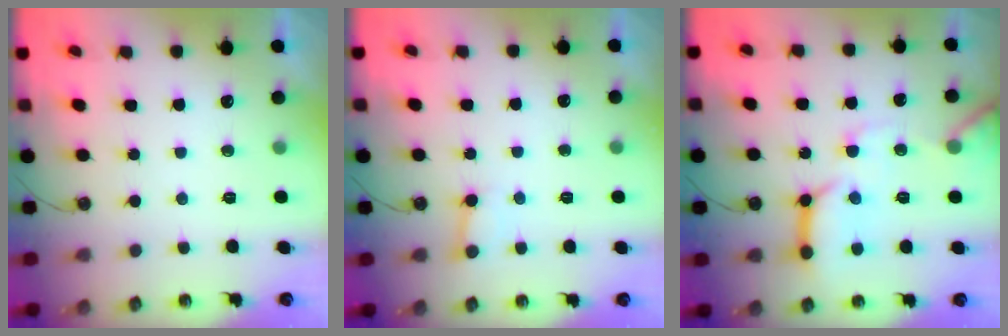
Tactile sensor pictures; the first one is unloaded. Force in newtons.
{"total": 4.8, "press": 4.7, "slide": 0.4}
{"total": 15.4, "press": 15.3, "slide": 1.7}